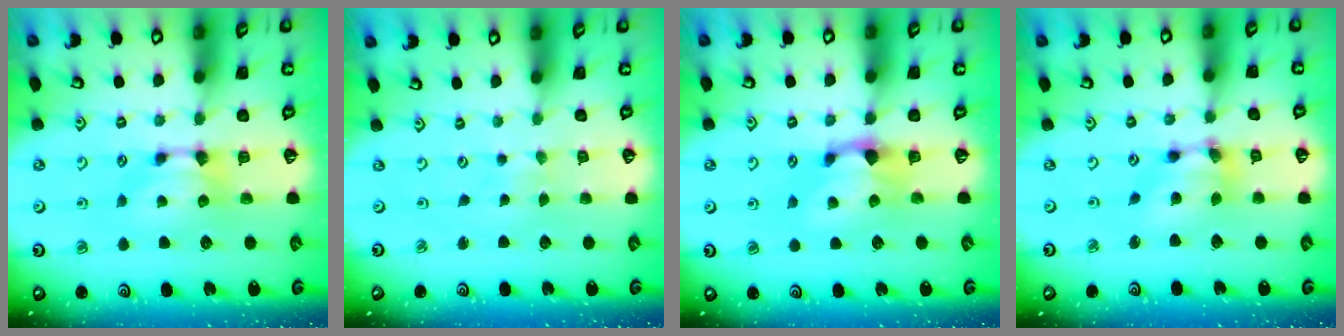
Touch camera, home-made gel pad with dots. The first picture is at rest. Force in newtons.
{"total": 4.8, "press": 4.8, "slide": 0.1}
{"total": 1.2, "press": 0.4, "slide": 1.2}
{"total": 5.9, "press": 5.5, "slide": 2.1}